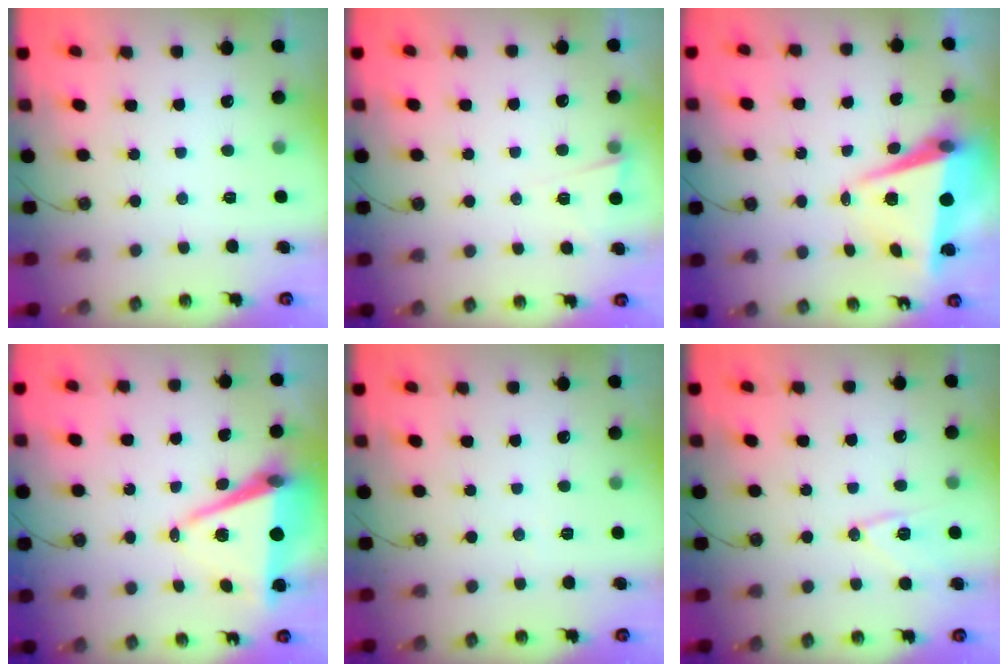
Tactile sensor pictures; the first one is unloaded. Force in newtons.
{"total": 2.9, "press": 2.7, "slide": 1.1}
{"total": 8.0, "press": 7.8, "slide": 1.7}
{"total": 9.8, "press": 8.9, "slide": 4.1}
{"total": 4.7, "press": 1.7, "slide": 4.3}
{"total": 11.5, "press": 11.5, "slide": 0.2}